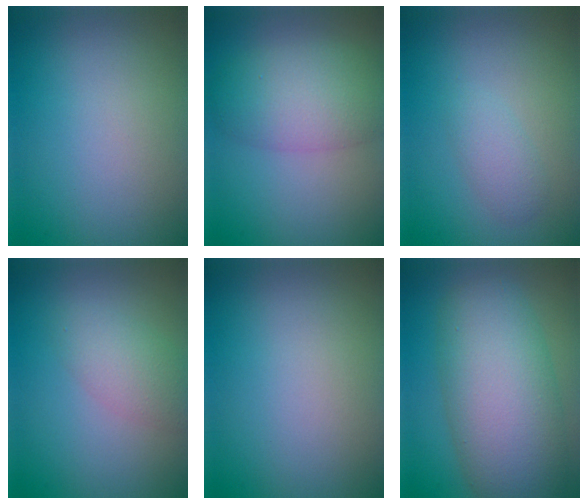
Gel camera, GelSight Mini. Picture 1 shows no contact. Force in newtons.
{"total": 5.7, "press": 5.7, "slide": 0.3}
{"total": 1.8, "press": 1.8, "slide": 0.2}
{"total": 2.8, "press": 2.8, "slide": 0.0}
{"total": 0.0}
{"total": 10.2, "press": 10.1, "slide": 0.2}